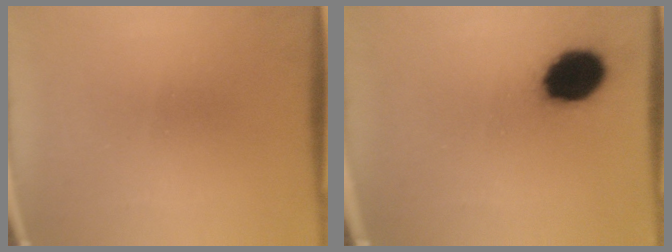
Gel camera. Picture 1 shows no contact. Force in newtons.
{"total": 12.5}